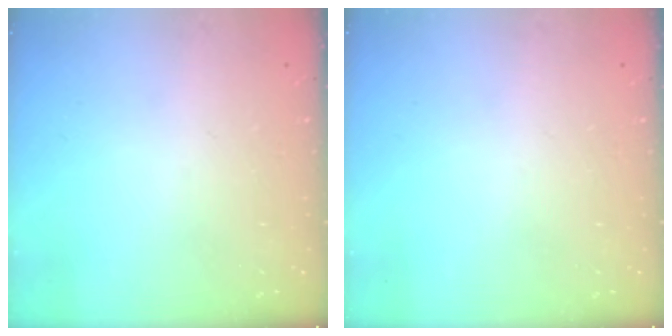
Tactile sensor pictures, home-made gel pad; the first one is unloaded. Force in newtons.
{"total": 0.0}